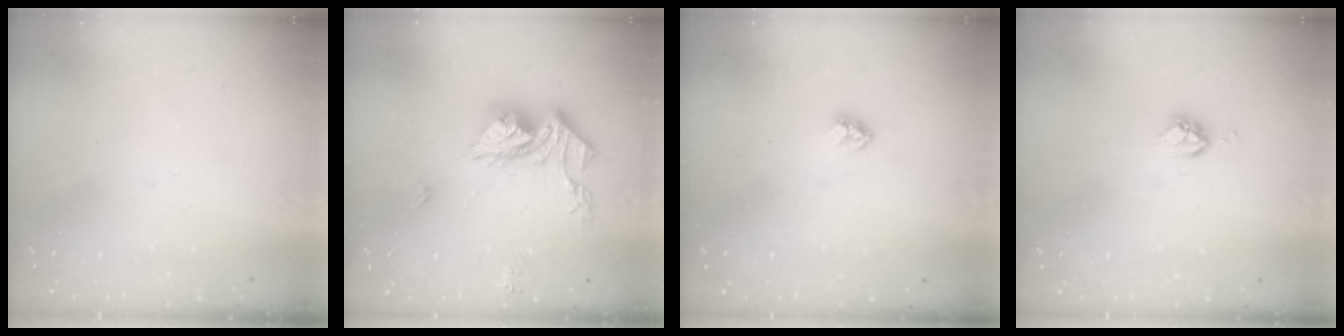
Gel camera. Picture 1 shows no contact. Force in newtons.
{"total": 14.7, "press": 14.6, "slide": 1.5}
{"total": 2.4, "press": 2.4, "slide": 0.1}
{"total": 5.4, "press": 5.4, "slide": 0.1}